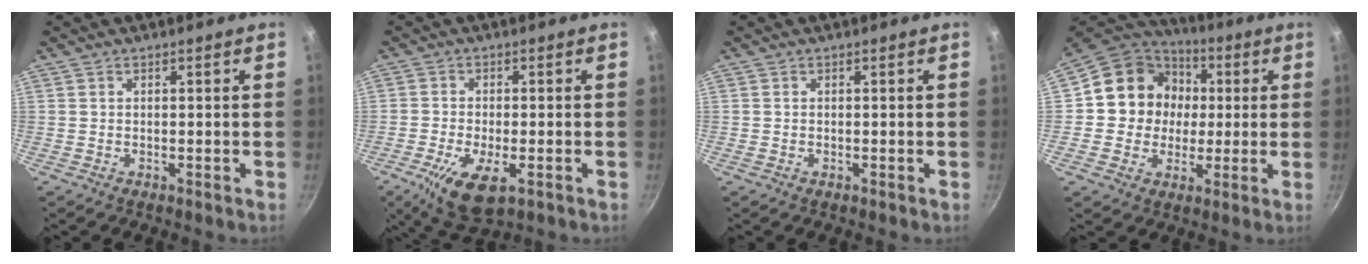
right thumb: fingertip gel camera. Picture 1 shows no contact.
{"total": 9.9, "force": [-3.9, 4.0, 8.1], "torque": [-0.154, -0.007, -0.064]}
{"total": 0.0}
{"total": 14.8, "force": [1.5, 13.4, 6.1], "torque": [-0.071, 0.025, 0.013]}